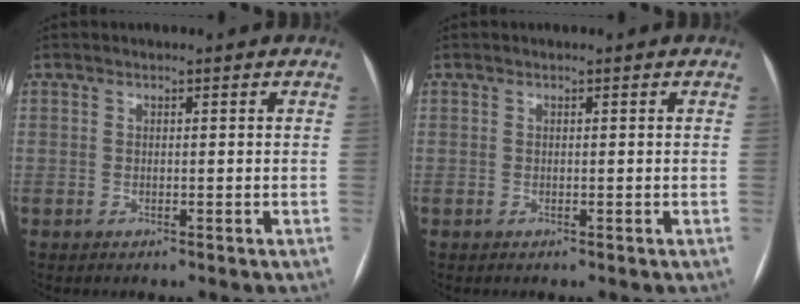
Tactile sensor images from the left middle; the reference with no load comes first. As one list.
[{"total": 0.0}]